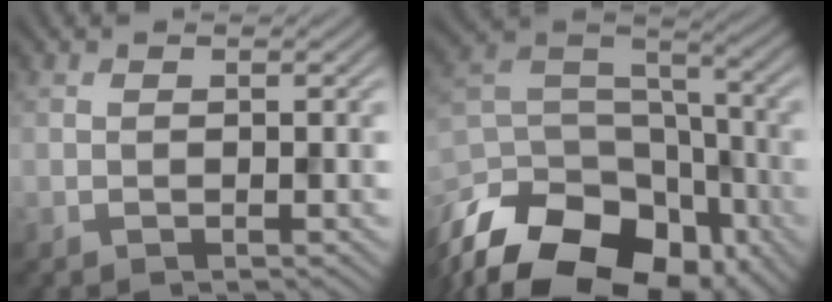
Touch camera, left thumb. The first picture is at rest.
{"total": 20.0, "force": [-12.8, 11.8, 10.0], "torque": [-0.238, -0.044, -0.192]}